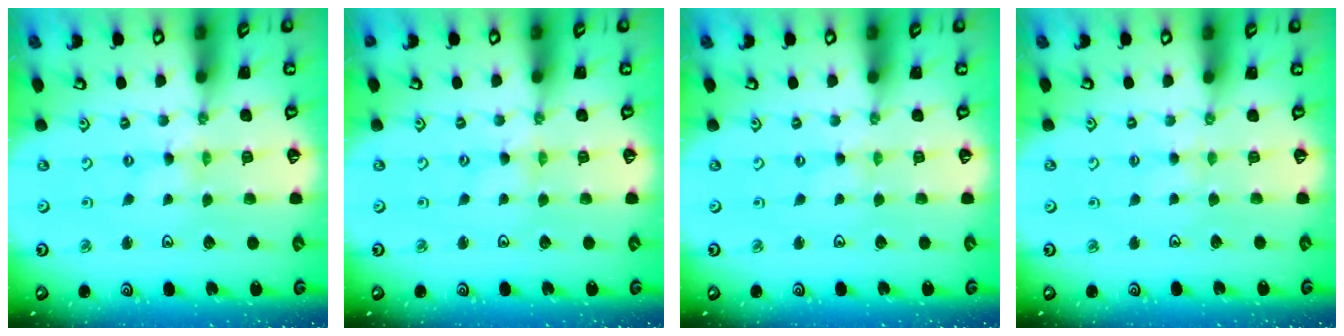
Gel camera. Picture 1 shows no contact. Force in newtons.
{"total": 1.2, "press": 1.2, "slide": 0.2}
{"total": 0.7, "press": 0.7, "slide": 0.2}
{"total": 1.9, "press": 1.9, "slide": 0.4}